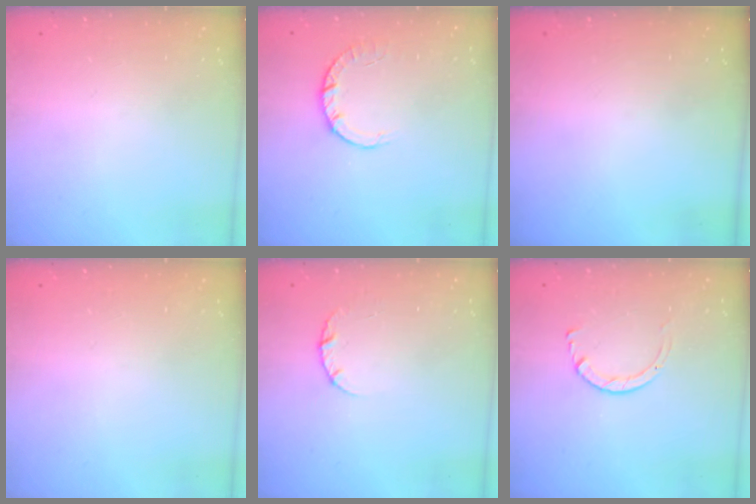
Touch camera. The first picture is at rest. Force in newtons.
{"total": 2.8, "press": 2.8, "slide": 0.4}
{"total": 0.0}
{"total": 2.4, "press": 2.4, "slide": 0.2}
{"total": 2.5, "press": 2.5, "slide": 0.3}
{"total": 2.9, "press": 2.9, "slide": 0.2}